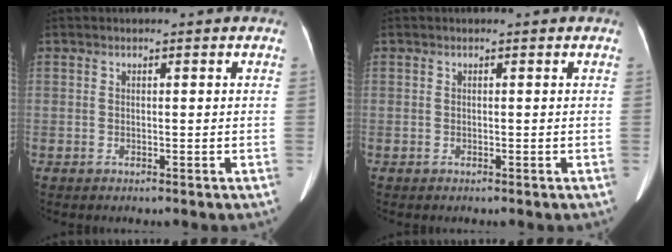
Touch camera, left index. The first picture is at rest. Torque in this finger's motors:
{"motor_torque": [0.00, 0.00, 0.00, 0.00]}